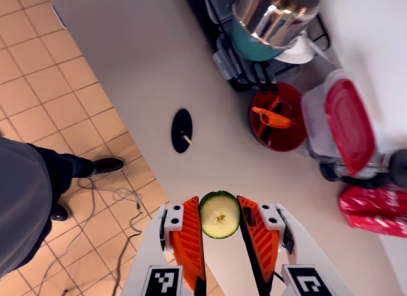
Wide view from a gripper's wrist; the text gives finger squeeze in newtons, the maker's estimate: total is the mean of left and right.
{"total": 6.6, "left": 6.3, "right": 6.9}